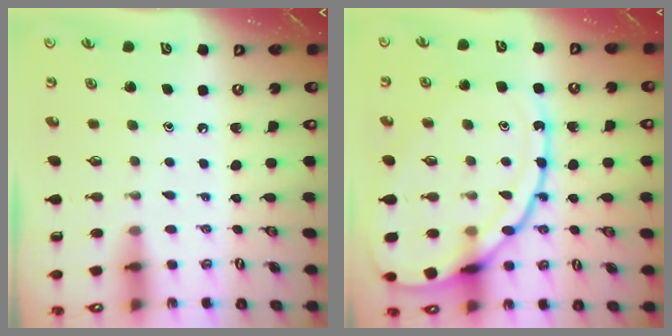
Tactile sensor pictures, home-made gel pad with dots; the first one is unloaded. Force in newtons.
{"total": 19.4, "press": 19.3, "slide": 2.0}